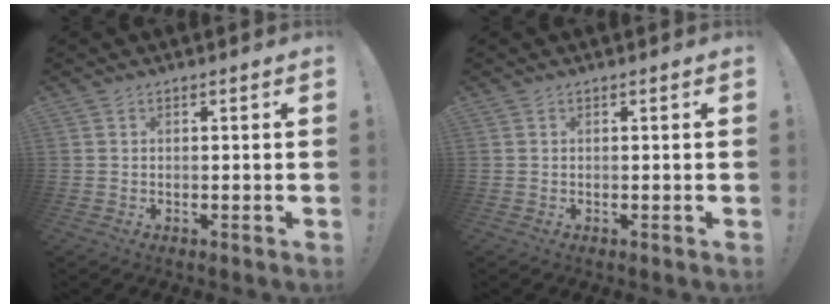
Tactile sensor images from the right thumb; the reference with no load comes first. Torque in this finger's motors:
{"motor_torque": [0.00, 0.00, 0.00, 0.00, 0.00]}